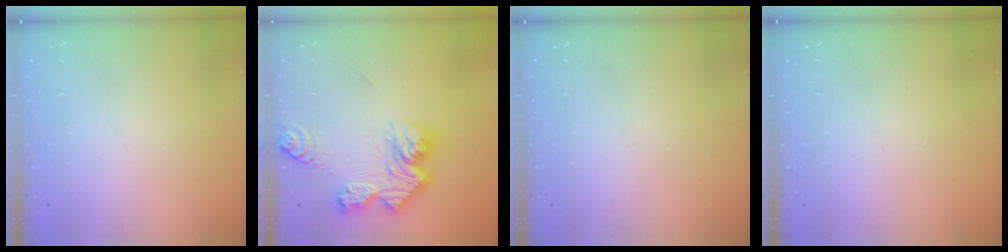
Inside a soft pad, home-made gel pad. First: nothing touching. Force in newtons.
{"total": 15.8, "press": 15.7, "slide": 1.3}
{"total": 0.0}
{"total": 0.0}